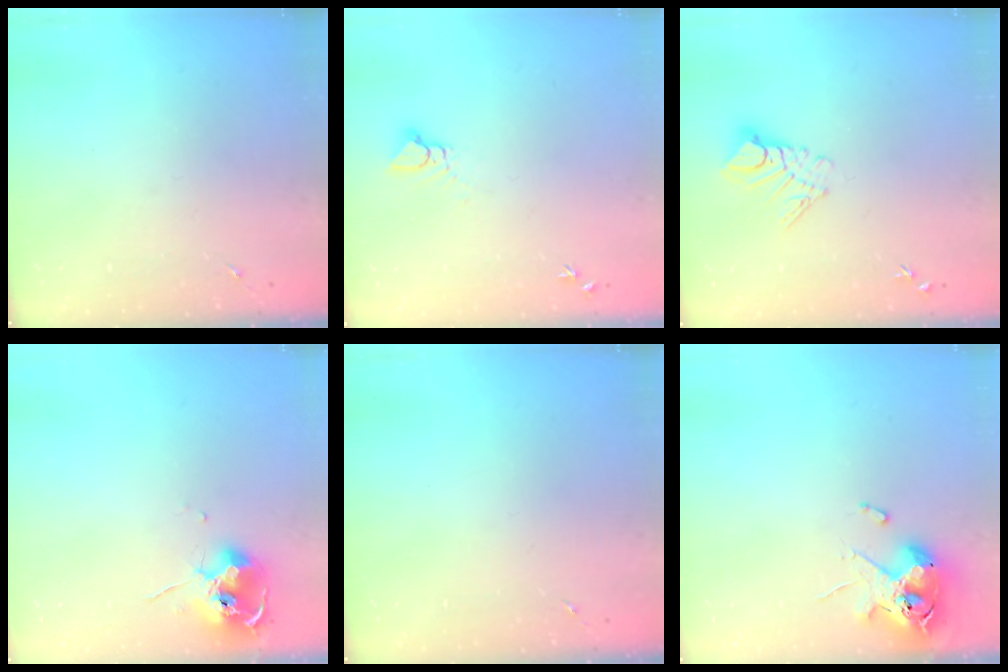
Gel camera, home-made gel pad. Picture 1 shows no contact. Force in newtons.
{"total": 3.9, "press": 3.9, "slide": 0.2}
{"total": 8.9, "press": 8.9, "slide": 0.8}
{"total": 10.3, "press": 10.3, "slide": 0.9}
{"total": 0.0}
{"total": 11.6, "press": 11.4, "slide": 2.0}